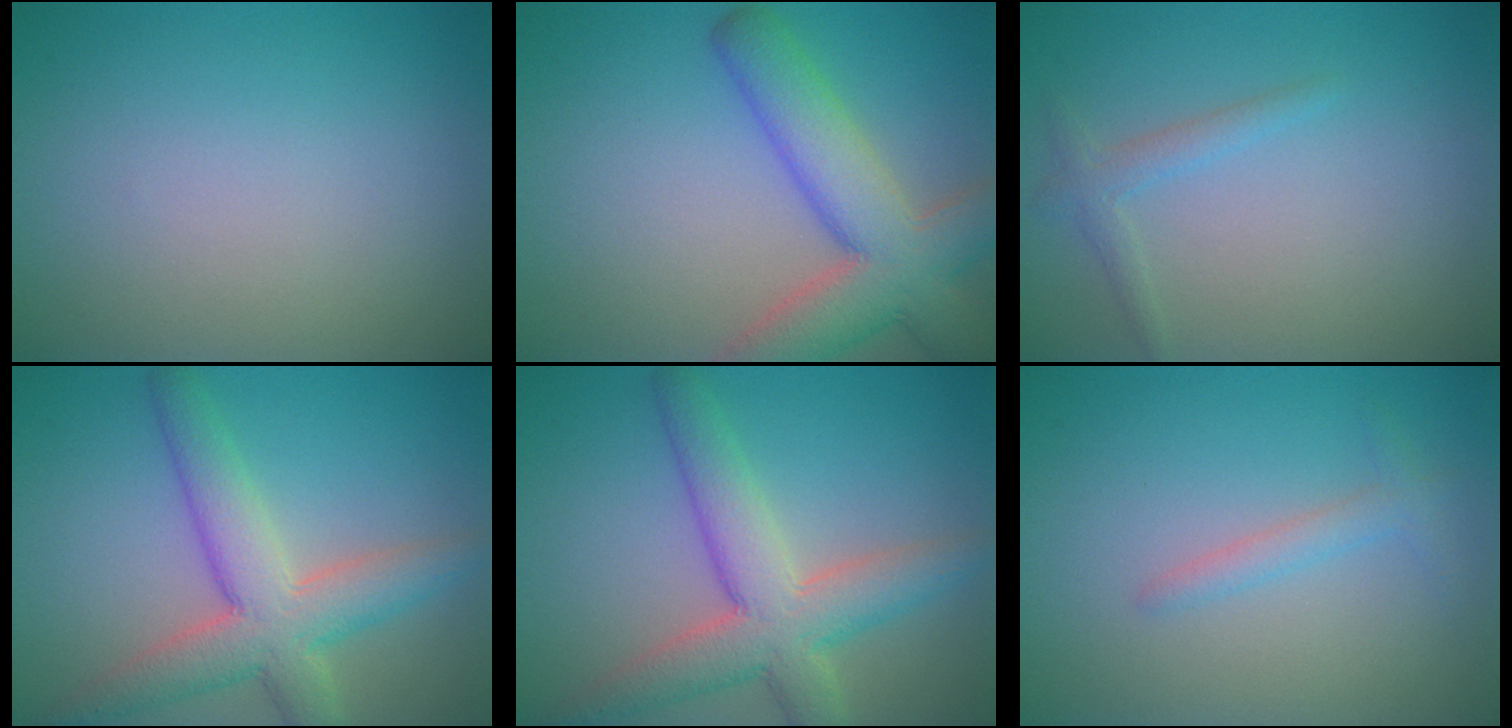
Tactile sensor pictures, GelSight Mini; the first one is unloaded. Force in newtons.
{"total": 8.1, "press": 8.1, "slide": 0.7}
{"total": 1.5, "press": 1.5, "slide": 0.1}
{"total": 6.5, "press": 6.5, "slide": 0.4}
{"total": 6.5, "press": 6.5, "slide": 0.4}
{"total": 1.4, "press": 1.4, "slide": 0.1}